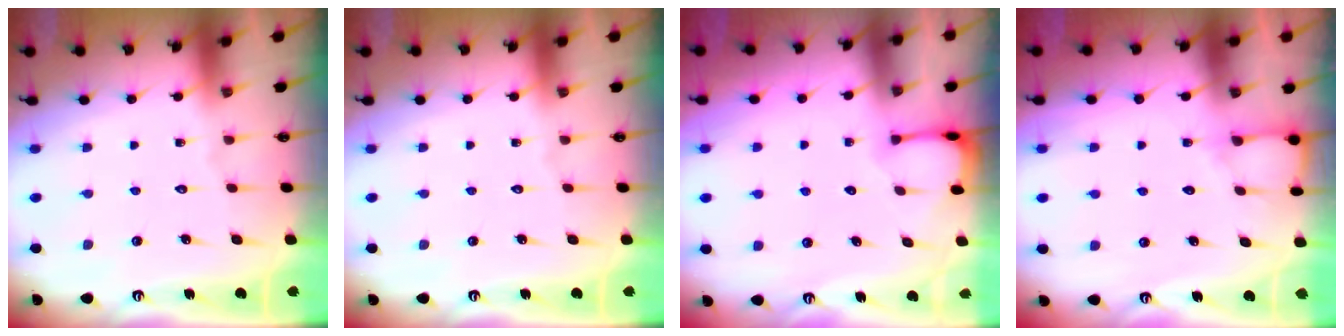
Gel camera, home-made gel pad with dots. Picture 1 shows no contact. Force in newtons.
{"total": 0.0}
{"total": 1.8, "press": 1.8, "slide": 0.2}
{"total": 6.1, "press": 6.0, "slide": 0.6}